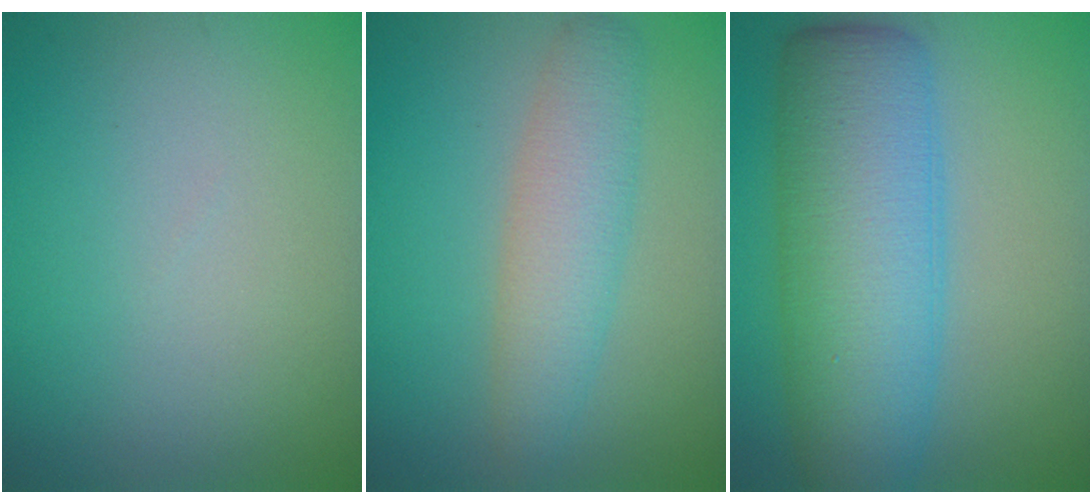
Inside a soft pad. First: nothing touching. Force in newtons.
{"total": 4.1, "press": 4.1, "slide": 0.2}
{"total": 10.1, "press": 10.1, "slide": 0.2}